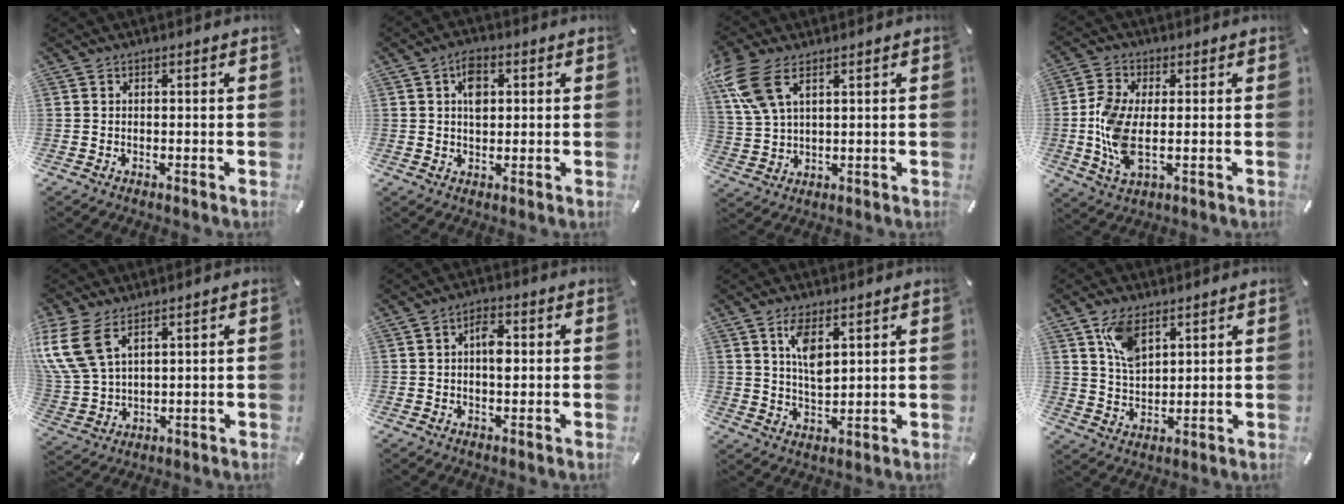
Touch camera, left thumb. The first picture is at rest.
{"total": 5.4, "force": [1.4, 3.5, 3.9], "torque": [-0.050, -0.004, 0.018]}
{"total": 11.0, "force": [5.5, 5.7, 7.7], "torque": [-0.189, -0.014, 0.101]}
{"total": 10.3, "force": [-0.2, 5.0, 9.0], "torque": [-0.200, -0.008, -0.004]}
{"total": 11.4, "force": [6.3, 6.7, 6.8], "torque": [-0.177, -0.018, 0.117]}
{"total": 4.3, "force": [0.4, 2.4, 3.6], "torque": [-0.046, 0.001, 0.001]}
{"total": 7.0, "force": [3.6, 3.1, 5.1], "torque": [-0.101, -0.011, 0.060]}
{"total": 8.3, "force": [4.8, 4.6, 5.0], "torque": [-0.102, -0.009, 0.087]}